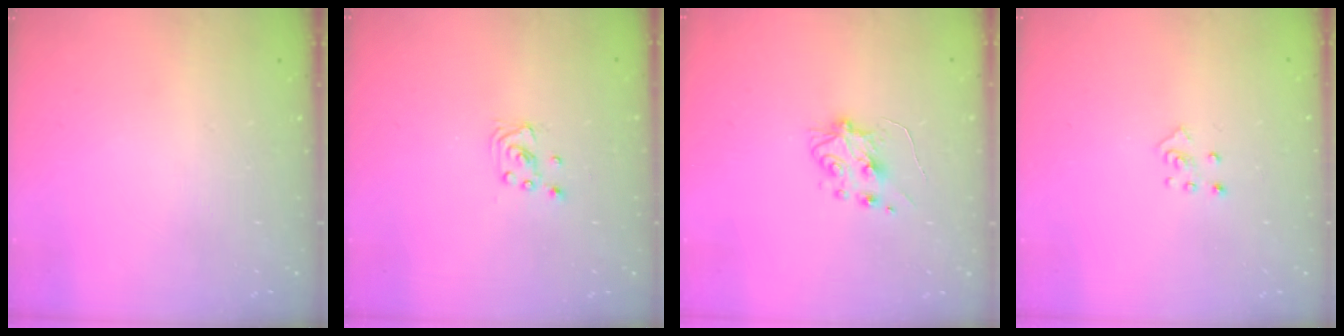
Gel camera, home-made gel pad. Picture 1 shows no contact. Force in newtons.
{"total": 2.1, "press": 2.1, "slide": 0.2}
{"total": 5.9, "press": 5.9, "slide": 0.9}
{"total": 3.4, "press": 3.4, "slide": 0.3}